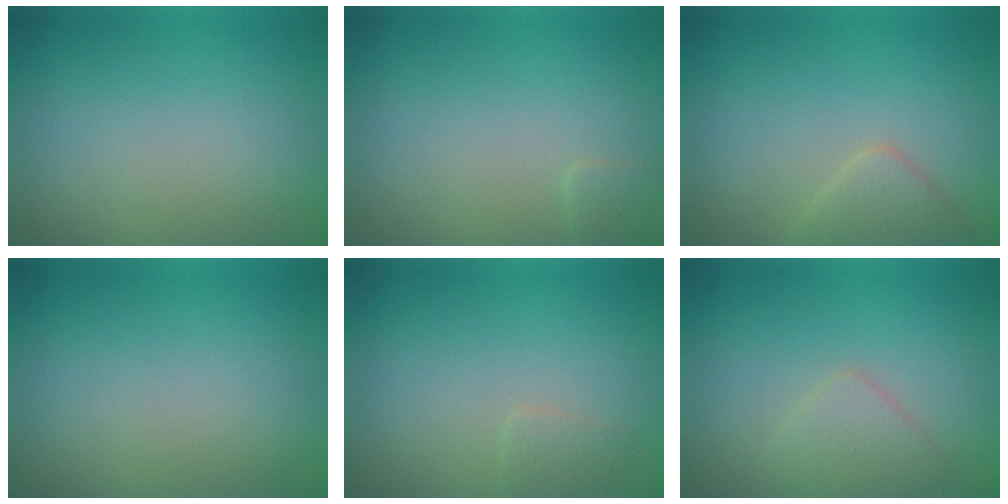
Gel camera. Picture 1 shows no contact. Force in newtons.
{"total": 0.8, "press": 0.8, "slide": 0.1}
{"total": 2.2, "press": 2.2, "slide": 0.1}
{"total": 0.0}
{"total": 1.0, "press": 1.0, "slide": 0.0}
{"total": 2.3, "press": 2.3, "slide": 0.1}